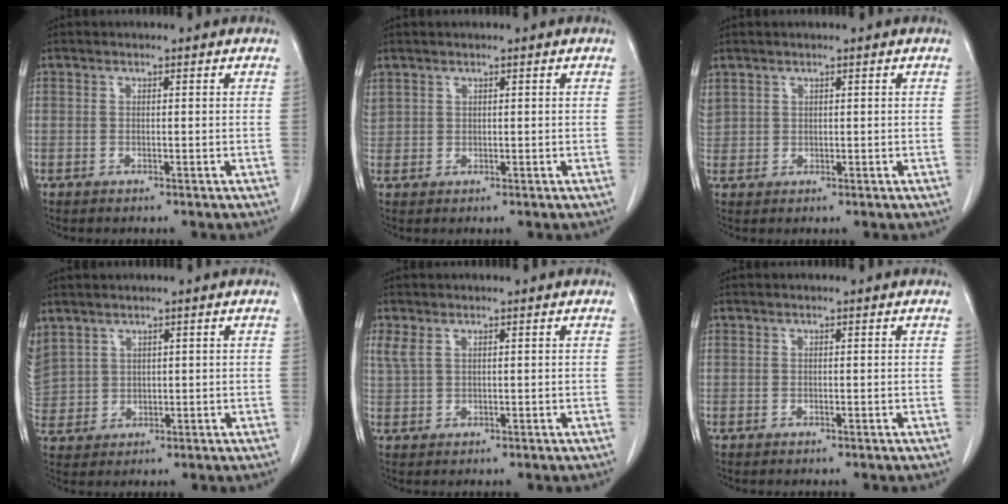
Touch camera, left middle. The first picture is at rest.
{"total": 2.4, "force": [1.5, 1.8, 0.7], "torque": [-0.028, 0.016, 0.038]}
{"total": 2.9, "force": [1.8, 2.1, 0.8], "torque": [-0.032, 0.015, 0.046]}
{"total": 10.3, "force": [5.2, 8.1, 3.5], "torque": [-0.139, 0.018, 0.126]}
{"total": 2.0, "force": [1.1, 1.0, 1.3], "torque": [-0.040, 0.015, 0.035]}
{"total": 0.0}